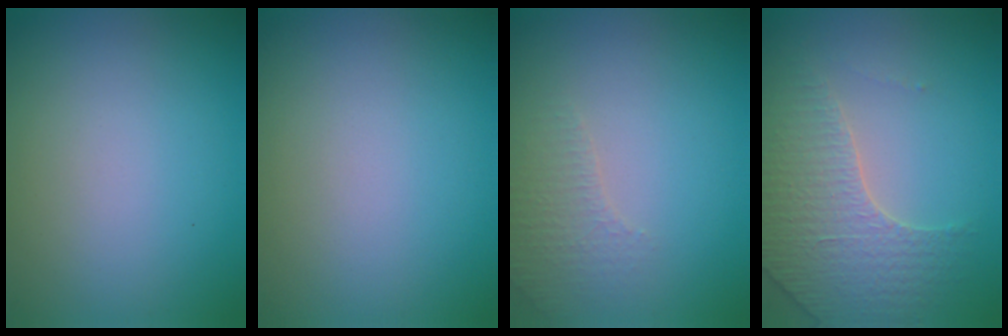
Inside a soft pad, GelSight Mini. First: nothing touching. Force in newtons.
{"total": 0.0}
{"total": 2.0, "press": 1.9, "slide": 0.5}
{"total": 3.6, "press": 3.5, "slide": 0.9}